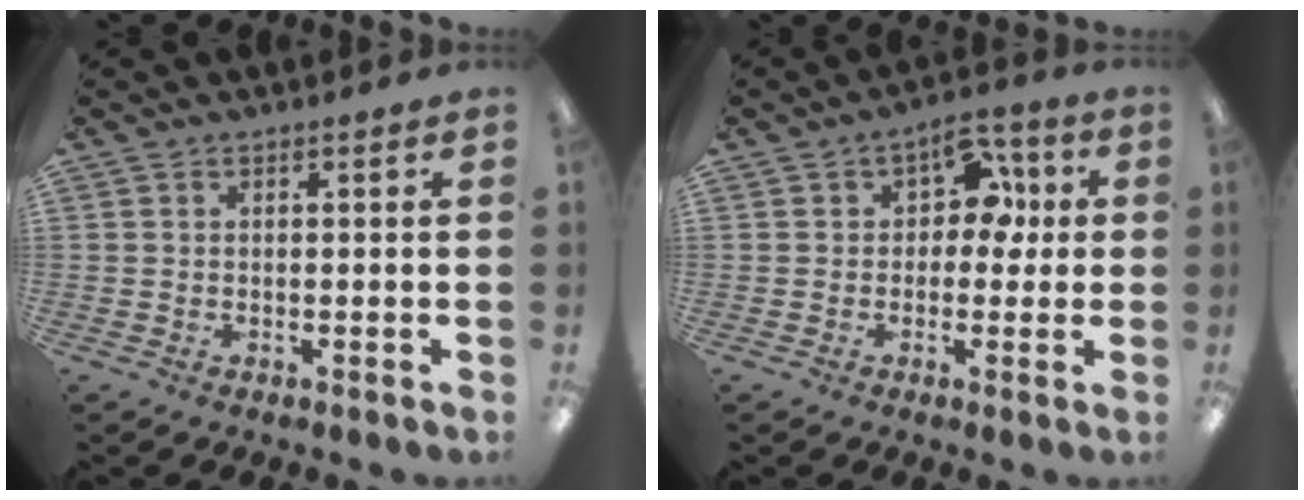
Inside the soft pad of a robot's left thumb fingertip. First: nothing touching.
{"total": 8.4, "force": [2.8, 5.9, 5.2], "torque": [-0.070, 0.000, 0.046]}